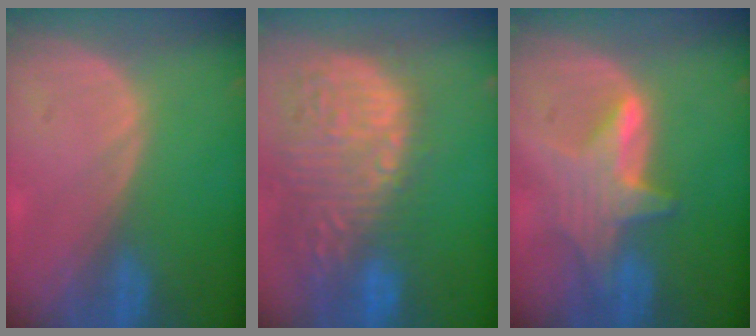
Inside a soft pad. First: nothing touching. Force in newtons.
{"total": 15.4, "press": 12.6, "slide": 8.8}
{"total": 6.8, "press": 6.4, "slide": 2.1}